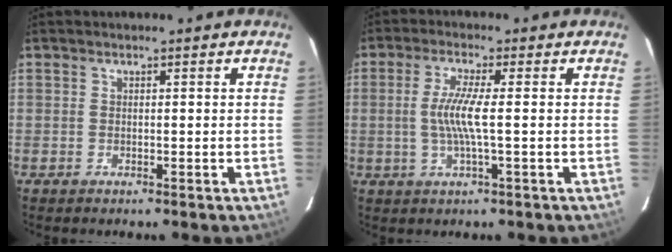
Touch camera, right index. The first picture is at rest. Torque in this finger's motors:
{"motor_torque": [0.99, -0.12, 0.50, 0.14]}